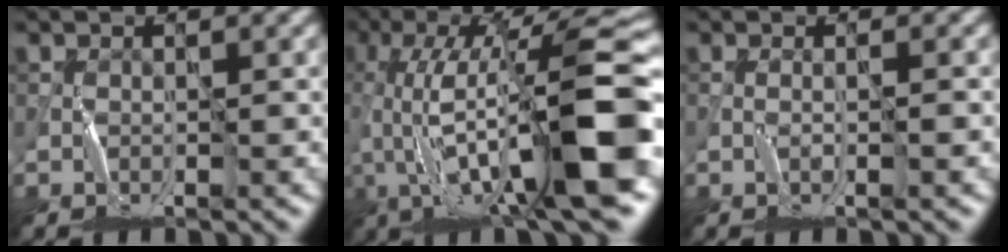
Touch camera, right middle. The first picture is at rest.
{"total": 12.8, "force": [-3.2, 3.1, 12.0], "torque": [-0.210, 0.026, -0.050]}
{"total": 0.6, "force": [-0.2, -0.6, 0.2], "torque": [-0.002, 0.002, -0.006]}